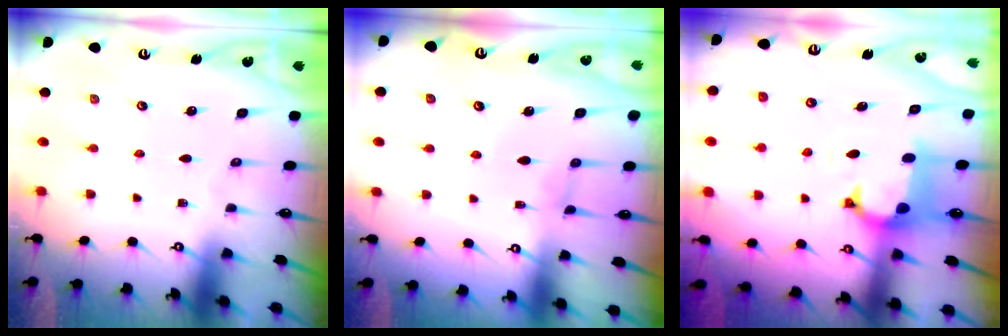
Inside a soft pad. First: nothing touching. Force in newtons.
{"total": 0.0}
{"total": 1.9, "press": 1.5, "slide": 1.1}